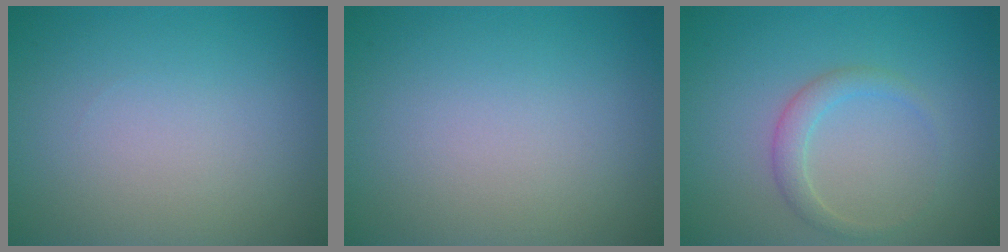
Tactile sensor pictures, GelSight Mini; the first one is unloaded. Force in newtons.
{"total": 0.0}
{"total": 1.9, "press": 1.9, "slide": 0.0}